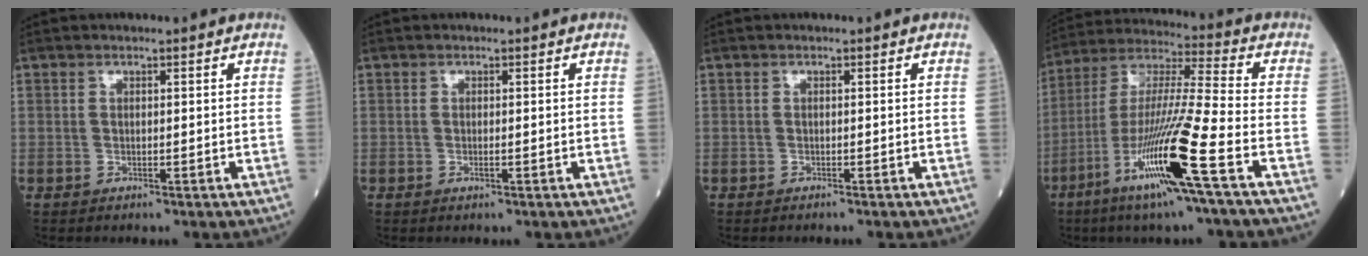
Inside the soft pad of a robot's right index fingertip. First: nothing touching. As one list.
[{"total": 0.5, "force": [-0.3, 0.1, 0.5], "torque": [-0.011, -0.001, -0.005]}, {"total": 0.9, "force": [-0.8, -0.1, 0.4], "torque": [-0.002, 0.001, -0.011]}, {"total": 16.7, "force": [-7.5, -1.1, 14.8], "torque": [-0.302, -0.024, -0.145]}]